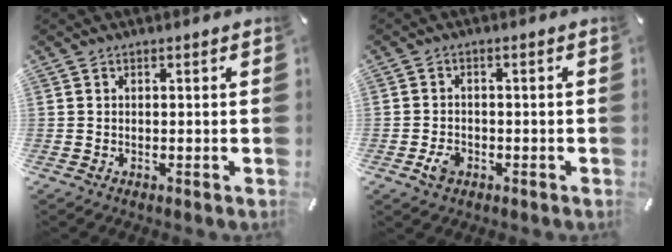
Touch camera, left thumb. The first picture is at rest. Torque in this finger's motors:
{"motor_torque": [0.16, 1.23, 0.08, -0.05, -0.01]}